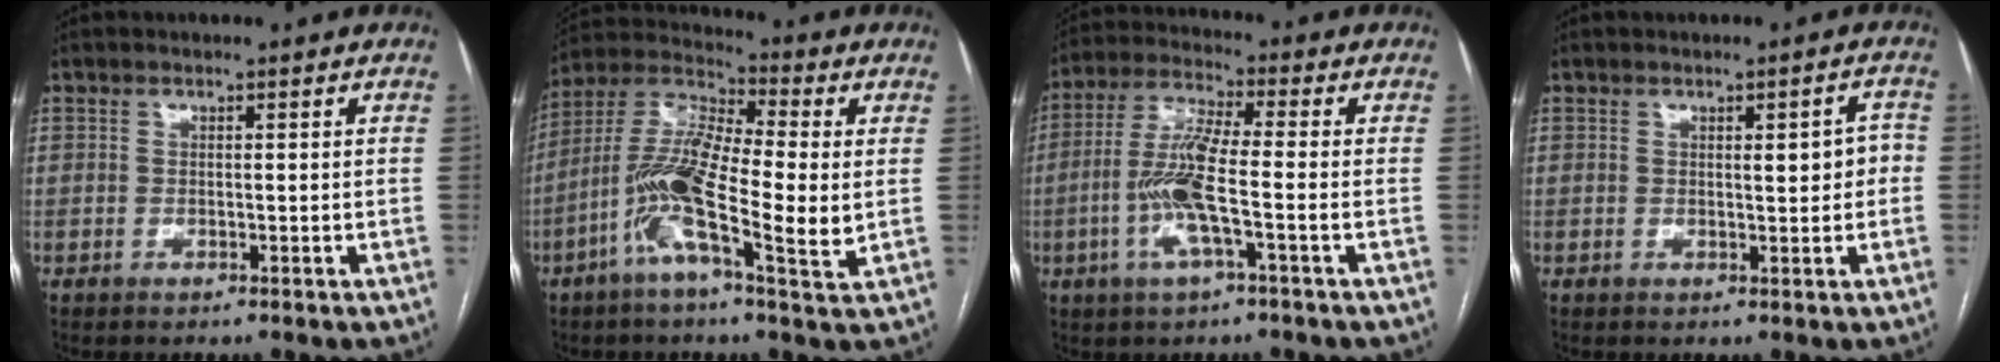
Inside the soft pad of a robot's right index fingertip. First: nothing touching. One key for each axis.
{"total": 15.1, "fx": -2.5, "fy": 2.9, "fz": 14.6, "tx": -0.289, "ty": 0.006, "tz": -0.056}
{"total": 9.8, "fx": -2.4, "fy": 0.8, "fz": 9.5, "tx": -0.198, "ty": 0.002, "tz": -0.053}
{"total": 3.2, "fx": 0.2, "fy": 1.1, "fz": 3.0, "tx": -0.034, "ty": 0.008, "tz": 0.004}